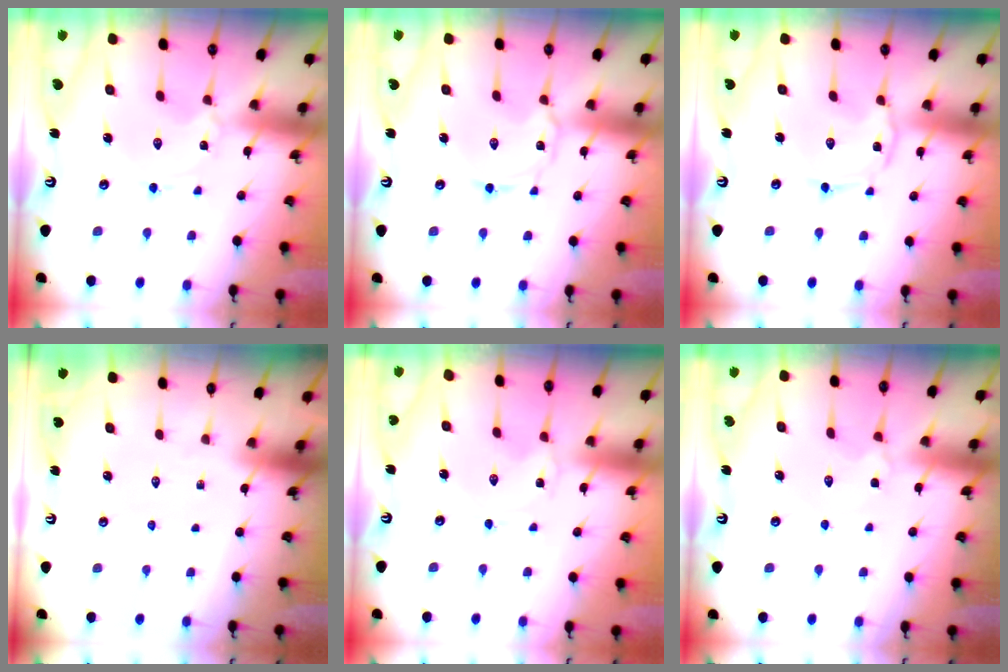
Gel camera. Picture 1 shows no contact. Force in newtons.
{"total": 2.0, "press": 2.0, "slide": 0.2}
{"total": 1.4, "press": 1.4, "slide": 0.1}
{"total": 0.0}
{"total": 0.0}
{"total": 3.8, "press": 3.7, "slide": 0.7}